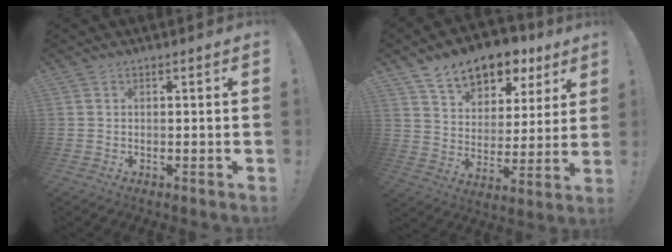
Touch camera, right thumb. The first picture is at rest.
{"total": 13.4, "force": [9.8, 7.4, 5.3], "torque": [-0.074, -0.070, 0.172]}